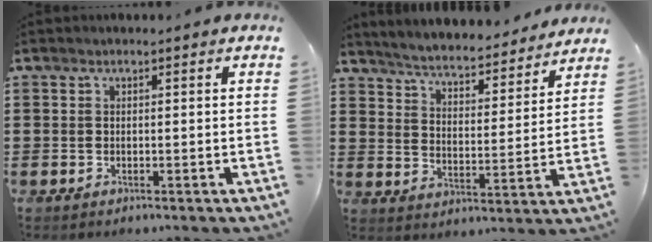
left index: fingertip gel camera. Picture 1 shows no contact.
{"total": 4.5, "force": [4.4, -0.3, 0.6], "torque": [-0.036, -0.040, 0.069]}